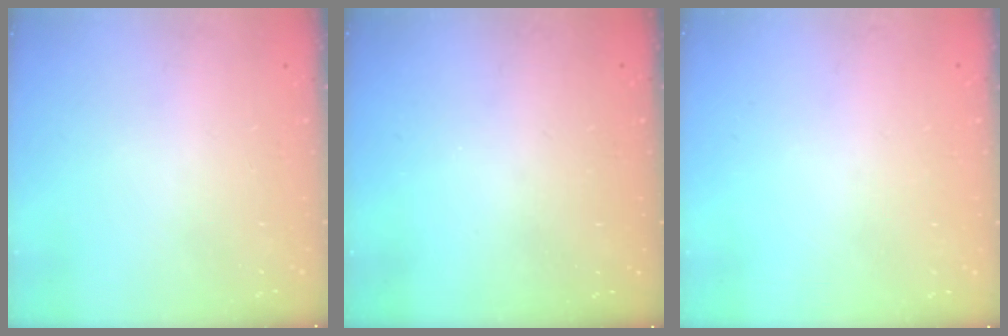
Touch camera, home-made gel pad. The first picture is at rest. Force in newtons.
{"total": 2.9, "press": 2.8, "slide": 0.8}
{"total": 3.2, "press": 3.2, "slide": 0.1}